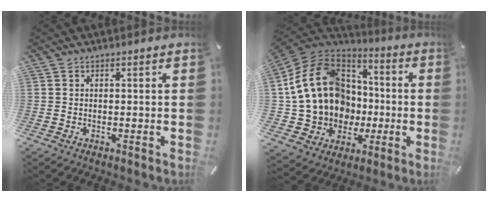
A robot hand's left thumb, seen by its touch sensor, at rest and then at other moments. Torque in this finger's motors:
{"motor_torque": [1.28, 3.73, 2.77, 0.00, 0.30]}